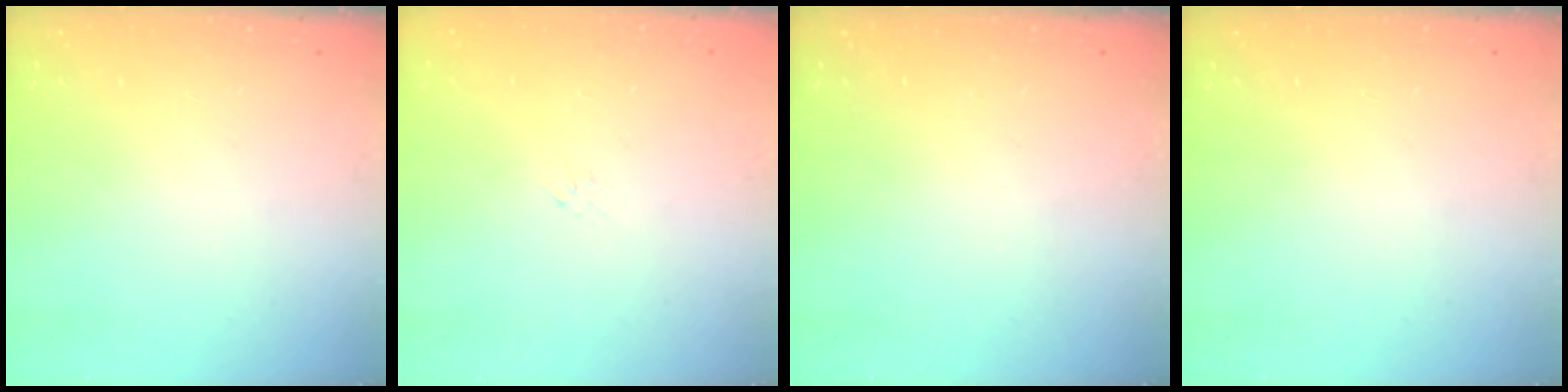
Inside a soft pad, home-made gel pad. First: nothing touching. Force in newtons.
{"total": 0.7, "press": 0.5, "slide": 0.4}
{"total": 0.0}
{"total": 0.0}